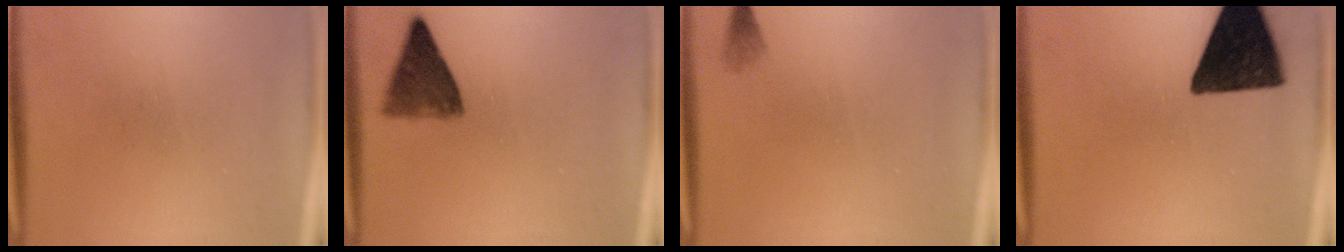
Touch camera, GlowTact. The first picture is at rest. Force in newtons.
{"total": 6.0}
{"total": 1.0}
{"total": 15.1}